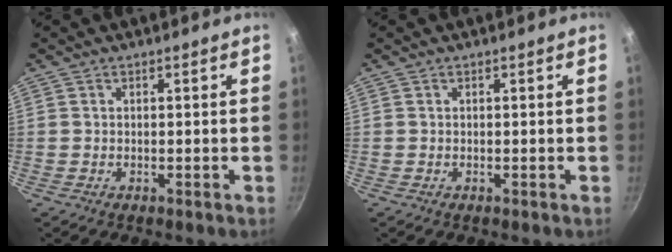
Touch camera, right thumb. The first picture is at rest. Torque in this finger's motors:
{"motor_torque": [-0.23, 0.24, -0.03, -0.02, 0.00]}